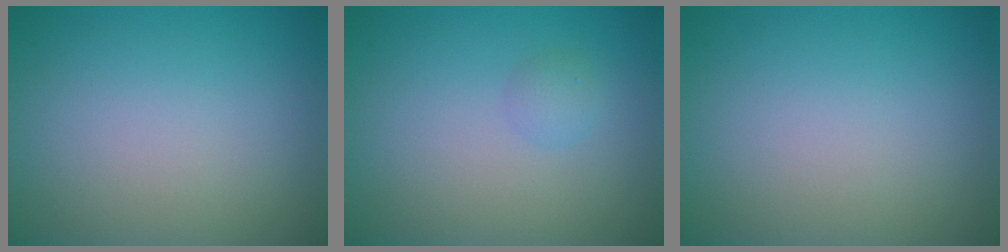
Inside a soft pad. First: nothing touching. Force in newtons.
{"total": 1.0, "press": 1.0, "slide": 0.0}
{"total": 0.0}